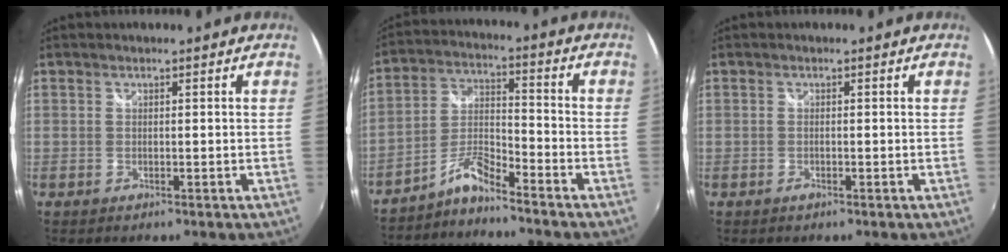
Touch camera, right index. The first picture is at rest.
{"total": 5.8, "force": [-5.3, -0.2, 2.3], "torque": [-0.055, 0.023, -0.110]}
{"total": 0.7, "force": [-0.4, 0.2, 0.5], "torque": [-0.011, -0.001, -0.009]}